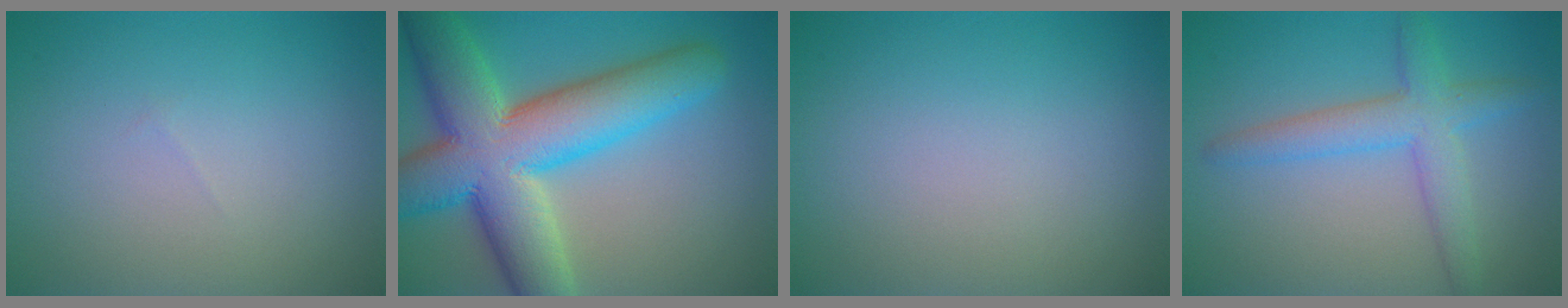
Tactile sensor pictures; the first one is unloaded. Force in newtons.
{"total": 13.1, "press": 13.1, "slide": 0.6}
{"total": 0.0}
{"total": 4.0, "press": 4.0, "slide": 0.3}